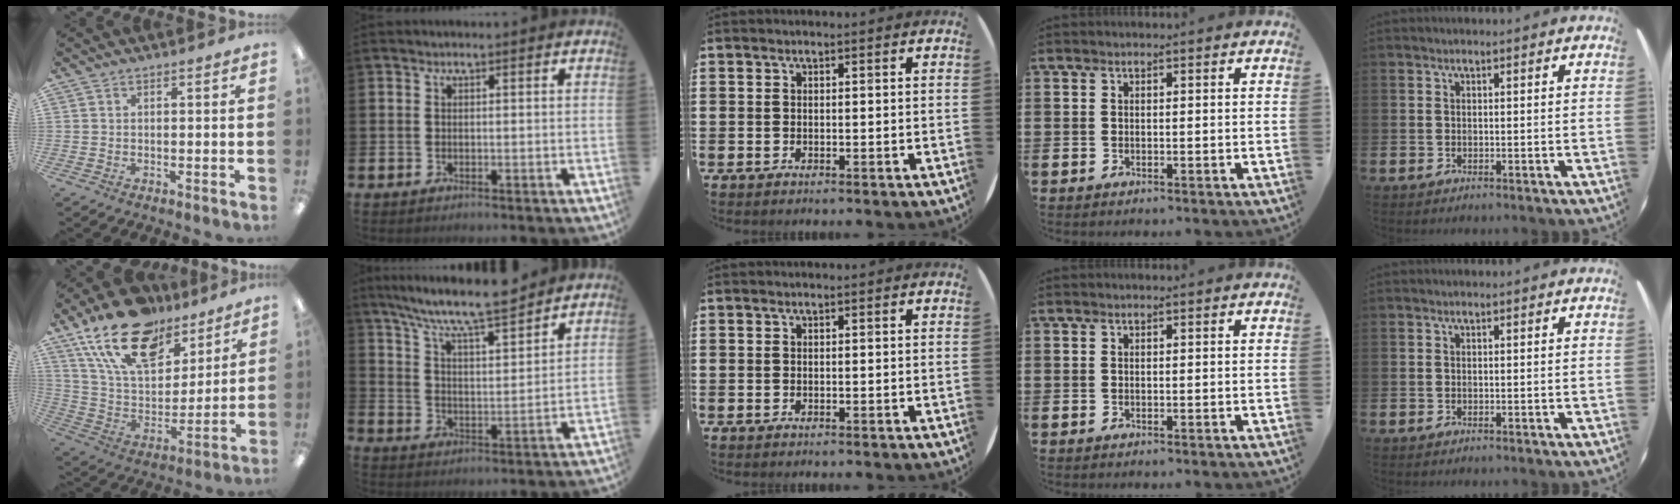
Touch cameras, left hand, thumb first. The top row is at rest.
{"thumb": {"total": 21.3, "force": [14.4, 11.2, 11.2], "torque": [-0.213, -0.073, 0.260]}, "index": {"total": 9.1, "force": [8.6, 0.4, 3.0], "torque": [-0.091, -0.056, 0.150]}}